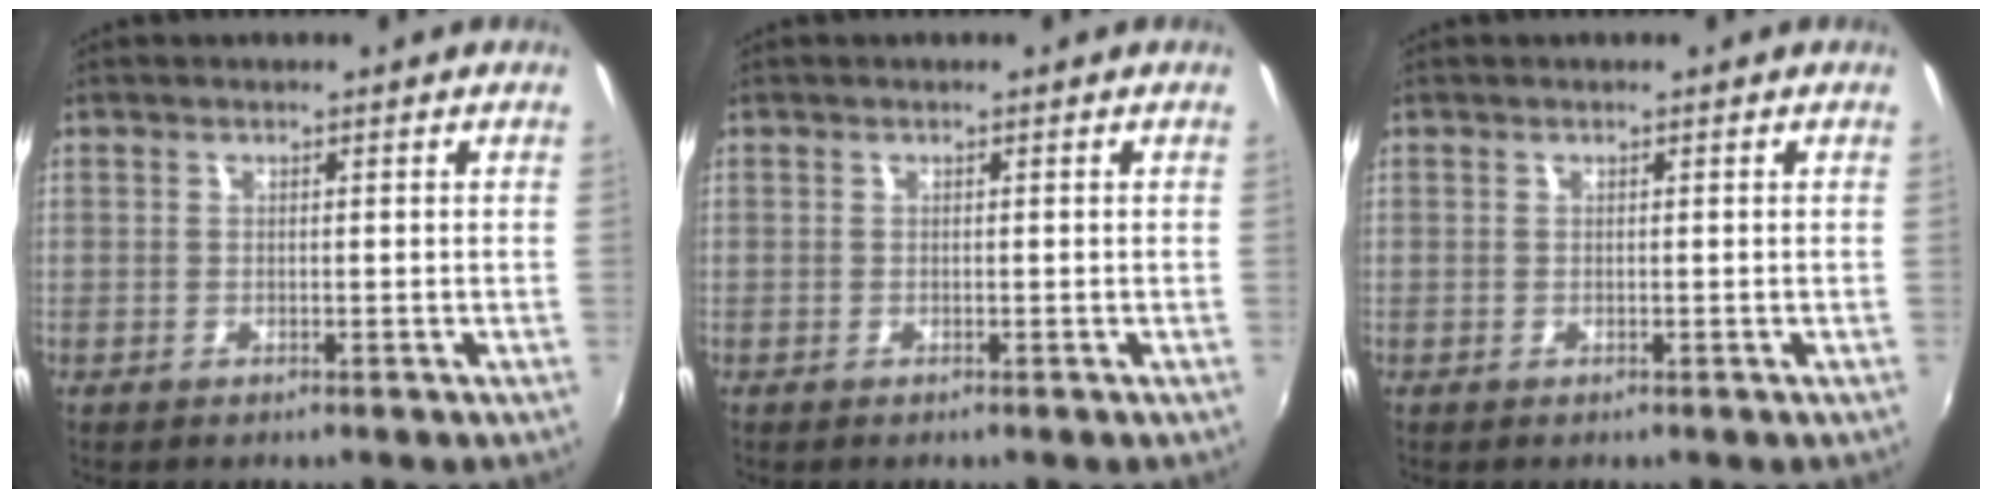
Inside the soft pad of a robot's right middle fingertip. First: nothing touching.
{"total": 0.0}
{"total": 0.0}